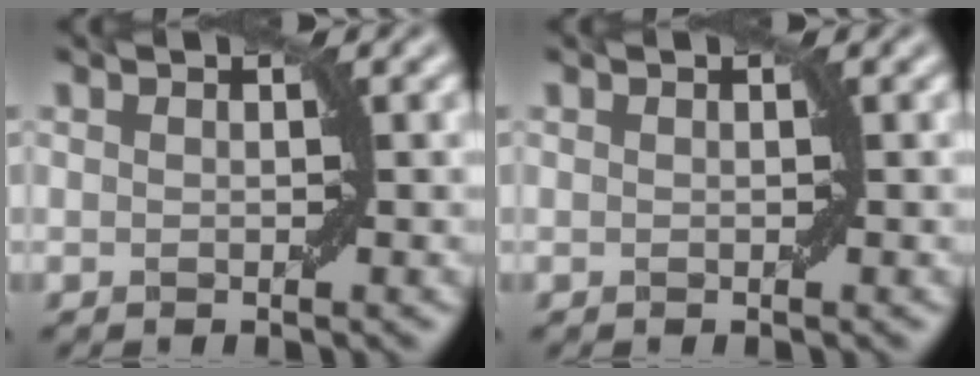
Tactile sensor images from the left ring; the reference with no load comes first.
{"total": 0.0}